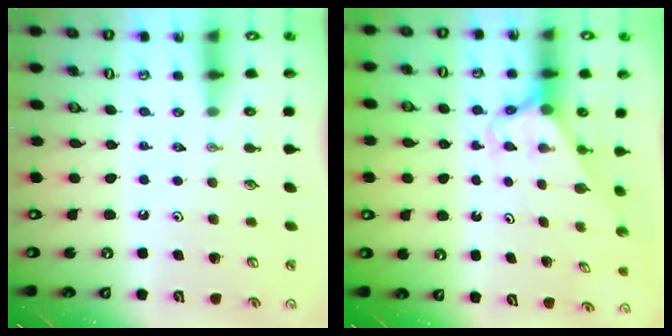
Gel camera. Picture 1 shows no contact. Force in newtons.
{"total": 2.8, "press": 2.8, "slide": 0.2}